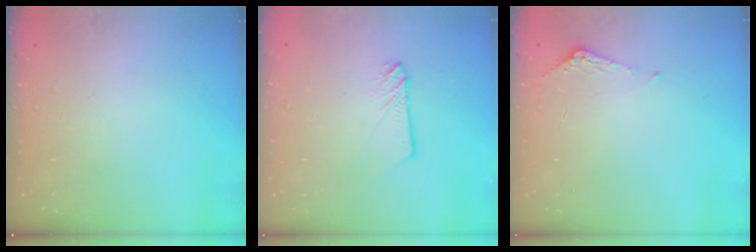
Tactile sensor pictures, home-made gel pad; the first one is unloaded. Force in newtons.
{"total": 2.1, "press": 2.1, "slide": 0.1}
{"total": 5.7, "press": 5.6, "slide": 0.5}